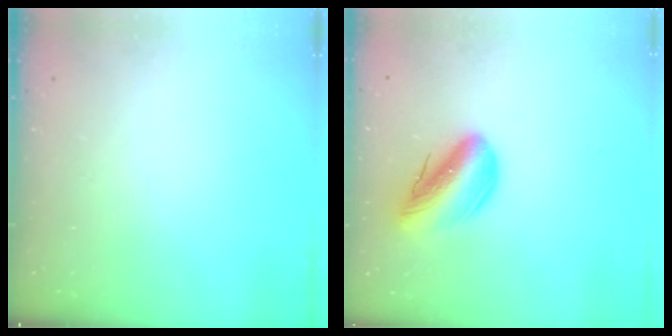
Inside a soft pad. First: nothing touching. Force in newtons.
{"total": 13.3, "press": 12.9, "slide": 3.4}